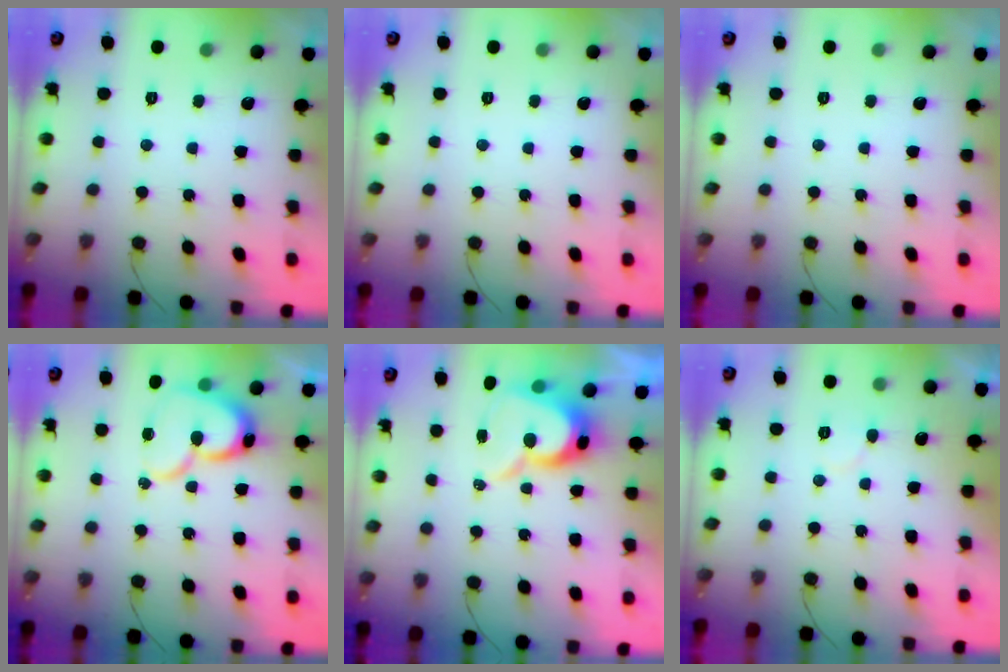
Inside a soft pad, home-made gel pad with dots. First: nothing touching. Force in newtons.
{"total": 0.0}
{"total": 0.0}
{"total": 14.7, "press": 14.6, "slide": 1.4}
{"total": 10.9, "press": 10.9, "slide": 1.1}
{"total": 4.2, "press": 4.2, "slide": 0.3}